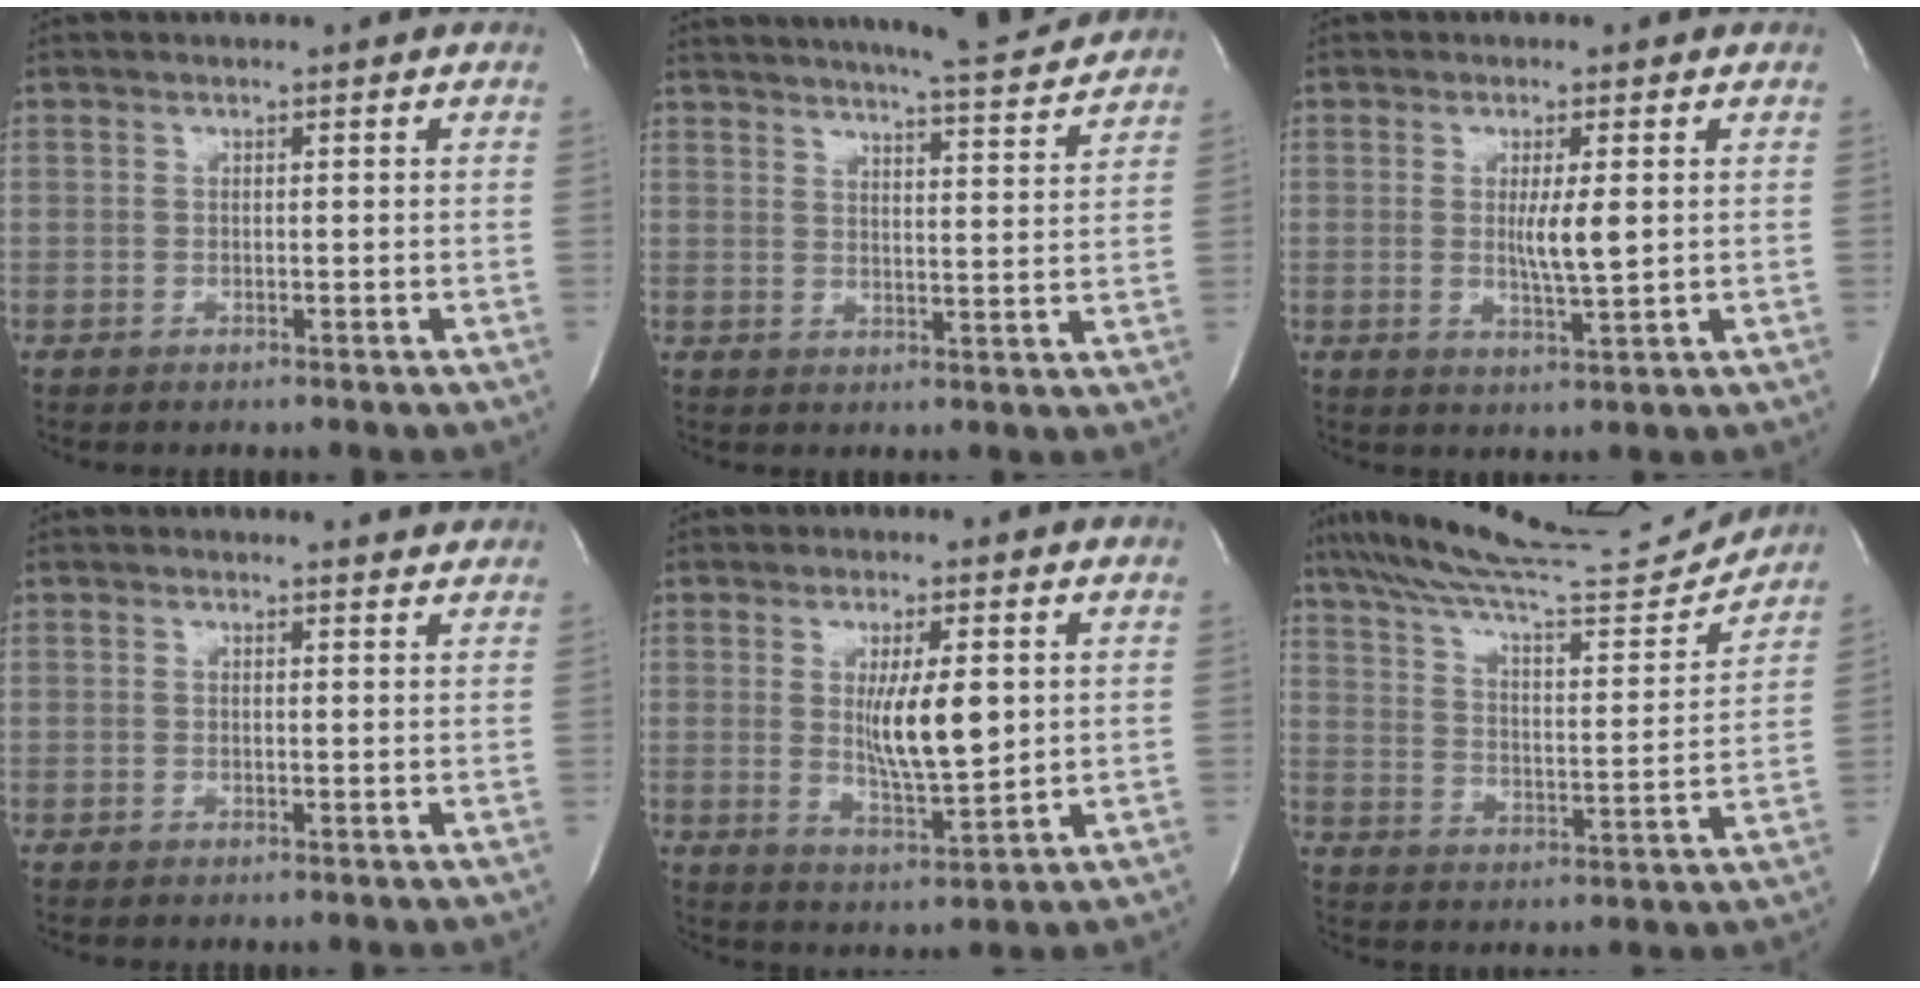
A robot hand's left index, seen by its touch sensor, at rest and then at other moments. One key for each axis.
{"total": 13.9, "fx": 12.9, "fy": 0.4, "fz": 5.1, "tx": -0.082, "ty": -0.016, "tz": 0.168}
{"total": 4.1, "fx": 0.4, "fy": 0.2, "fz": 4.1, "tx": -0.078, "ty": -0.010, "tz": 0.010}
{"total": 1.8, "fx": 1.8, "fy": 0.0, "fz": -0.1, "tx": -0.011, "ty": -0.006, "tz": 0.014}
{"total": 7.9, "fx": 1.3, "fy": 1.5, "fz": 7.6, "tx": -0.134, "ty": -0.014, "tz": 0.030}
{"total": 19.9, "fx": 18.7, "fy": 0.9, "fz": 6.6, "tx": -0.119, "ty": -0.024, "tz": 0.279}